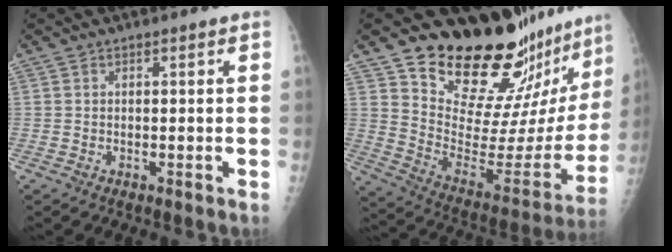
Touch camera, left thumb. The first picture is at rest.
{"total": 25.6, "force": [22.3, 6.9, 10.6], "torque": [-0.117, -0.191, 0.323]}